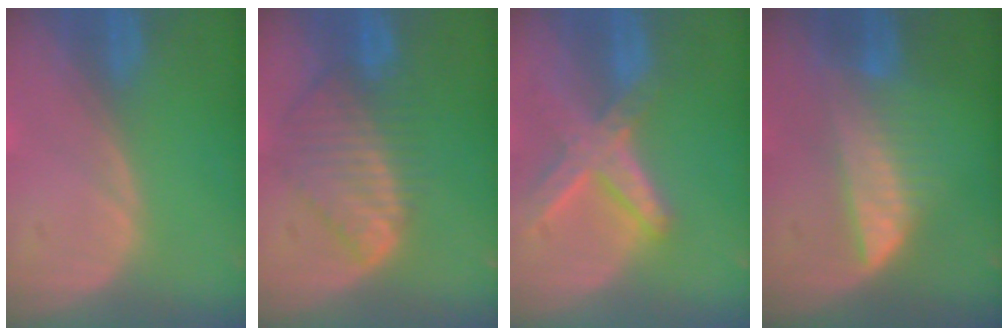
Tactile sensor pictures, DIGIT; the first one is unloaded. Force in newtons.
{"total": 8.8, "press": 7.6, "slide": 4.4}
{"total": 8.2, "press": 7.1, "slide": 4.3}
{"total": 6.3, "press": 6.3, "slide": 0.4}